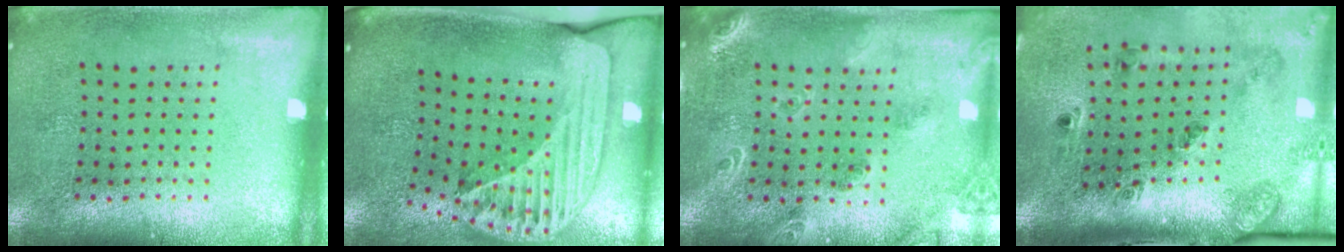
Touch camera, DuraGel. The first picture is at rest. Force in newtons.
{"total": 2.6, "press": 1.8, "slide": 1.8}
{"total": 1.8, "press": 1.7, "slide": 0.8}
{"total": 2.0, "press": 1.6, "slide": 1.3}